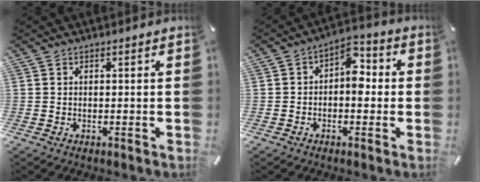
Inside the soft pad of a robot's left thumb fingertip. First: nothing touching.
{"total": 7.2, "force": [0.1, 4.5, 5.6], "torque": [-0.073, 0.000, -0.005]}